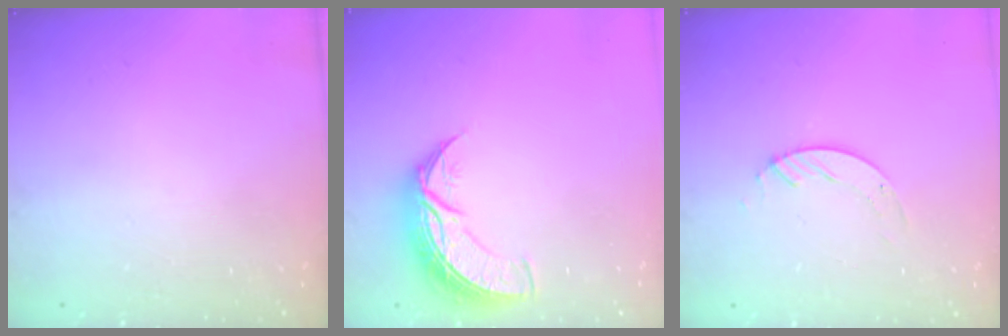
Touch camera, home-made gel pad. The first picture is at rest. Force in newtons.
{"total": 9.0, "press": 9.0, "slide": 0.6}
{"total": 3.4, "press": 3.4, "slide": 0.4}